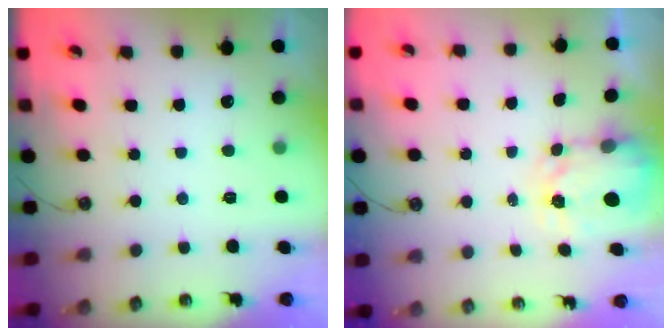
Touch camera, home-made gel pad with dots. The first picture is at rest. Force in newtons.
{"total": 3.4, "press": 3.3, "slide": 0.5}